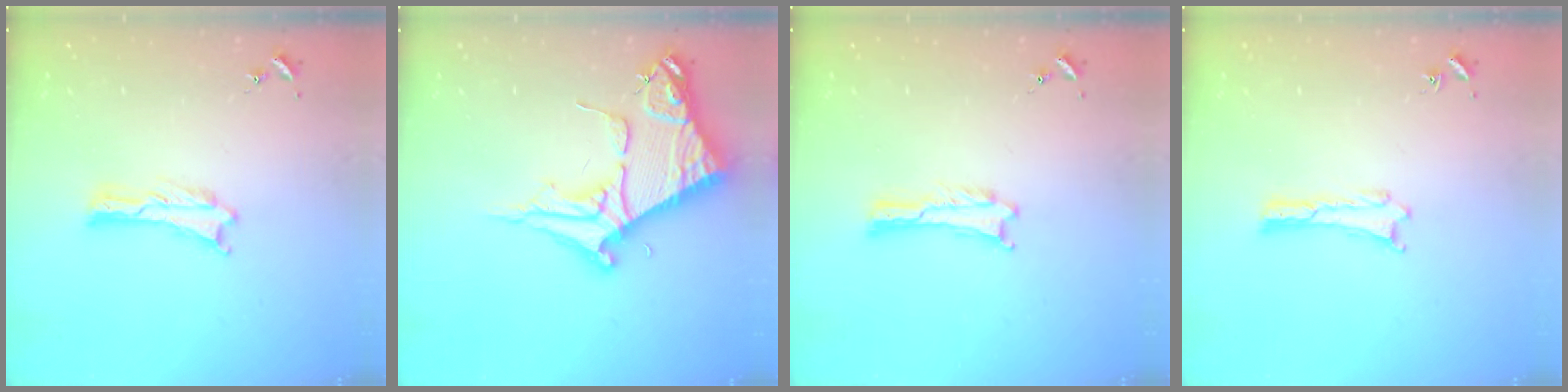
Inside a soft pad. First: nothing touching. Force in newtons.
{"total": 11.0, "press": 10.9, "slide": 1.1}
{"total": 0.0}
{"total": 0.0}